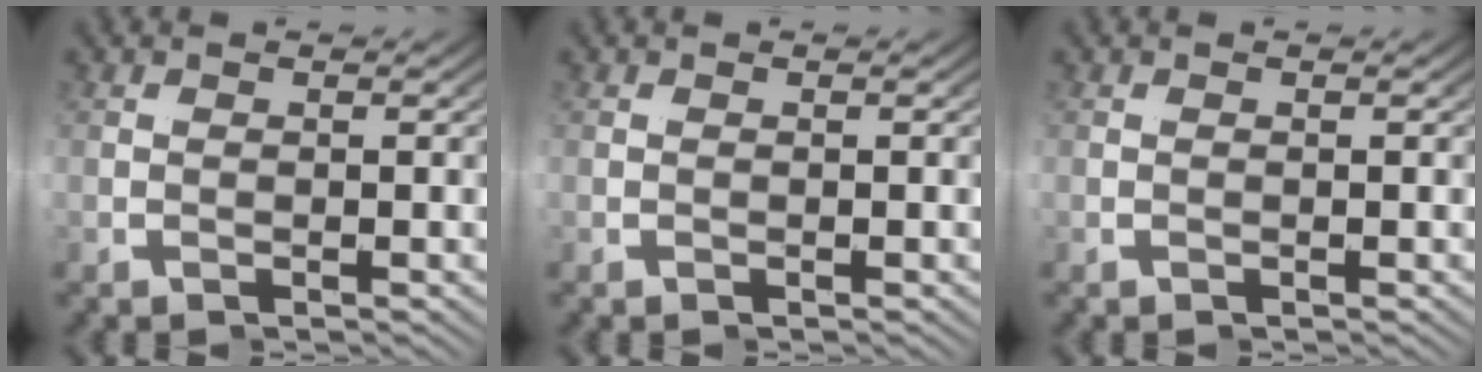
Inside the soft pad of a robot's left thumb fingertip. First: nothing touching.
{"total": 0.0}
{"total": 0.0}